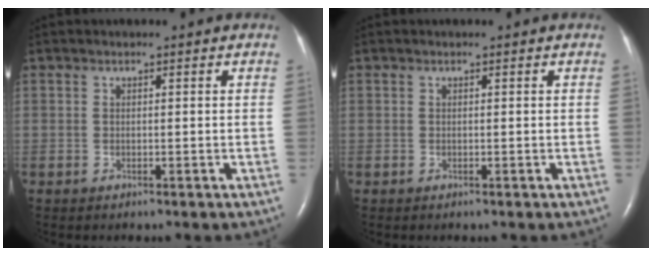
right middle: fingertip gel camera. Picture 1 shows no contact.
{"total": 0.0}